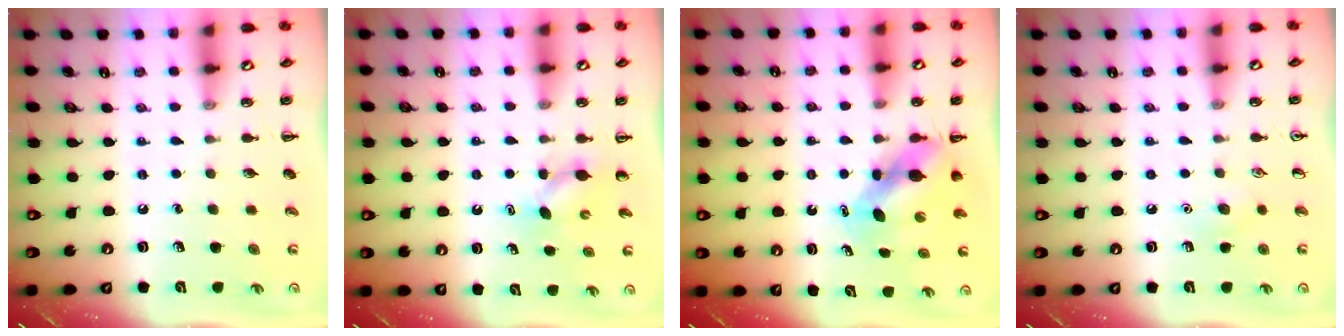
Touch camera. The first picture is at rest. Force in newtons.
{"total": 3.4, "press": 3.3, "slide": 0.8}
{"total": 6.2, "press": 6.2, "slide": 0.9}
{"total": 6.0, "press": 5.8, "slide": 1.6}